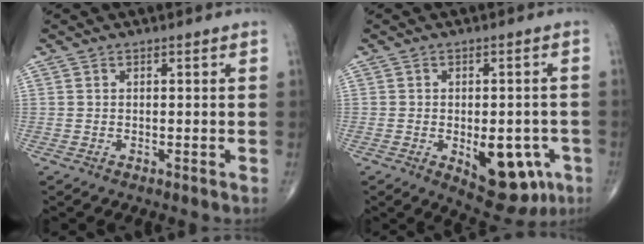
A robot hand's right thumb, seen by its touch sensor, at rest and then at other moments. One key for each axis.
{"total": 12.5, "fx": -4.2, "fy": 6.5, "fz": 9.8, "tx": -0.098, "ty": 0.009, "tz": -0.041}